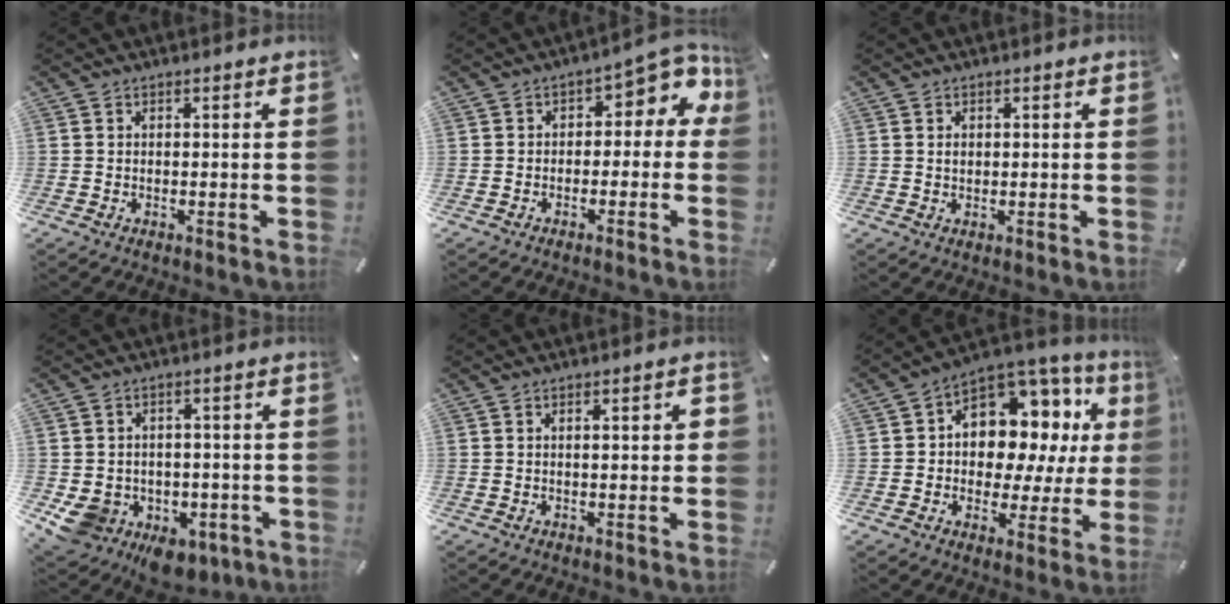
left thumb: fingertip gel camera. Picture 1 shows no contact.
{"total": 6.6, "force": [1.6, 4.2, 4.9], "torque": [-0.059, -0.012, 0.019]}
{"total": 1.2, "force": [0.2, 0.9, 0.7], "torque": [-0.008, 0.000, 0.002]}
{"total": 9.0, "force": [-2.8, 7.8, 3.6], "torque": [-0.072, -0.001, -0.039]}
{"total": 3.3, "force": [0.3, 1.0, 3.1], "torque": [-0.040, -0.001, -0.002]}
{"total": 11.8, "force": [3.8, 9.3, 6.2], "torque": [-0.087, -0.048, 0.074]}